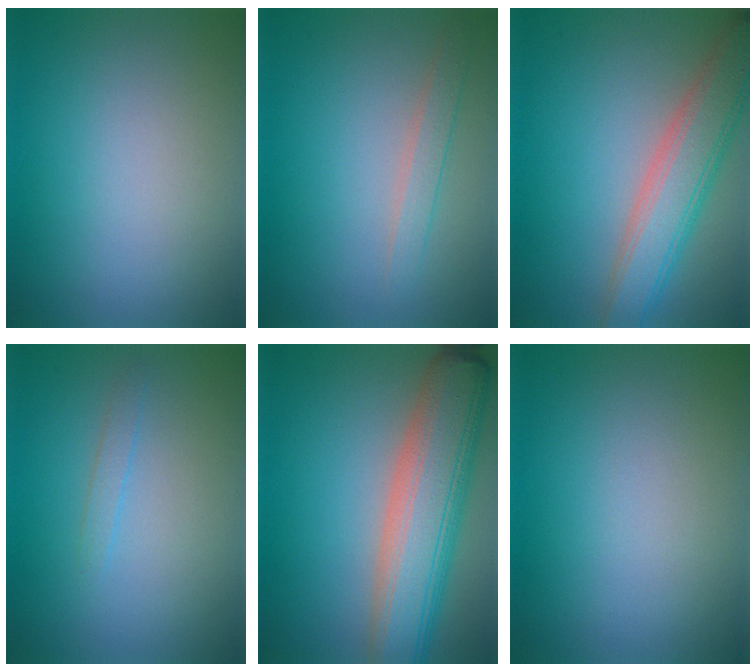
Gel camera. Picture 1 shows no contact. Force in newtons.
{"total": 1.8, "press": 1.8, "slide": 0.1}
{"total": 6.6, "press": 6.6, "slide": 0.4}
{"total": 1.0, "press": 1.0, "slide": 0.1}
{"total": 10.2, "press": 10.2, "slide": 0.6}
{"total": 0.0}